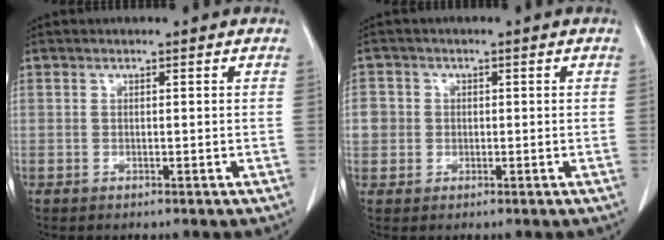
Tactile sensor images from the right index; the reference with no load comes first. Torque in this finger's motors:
{"motor_torque": [0.30, 0.03, 0.15, 0.04]}